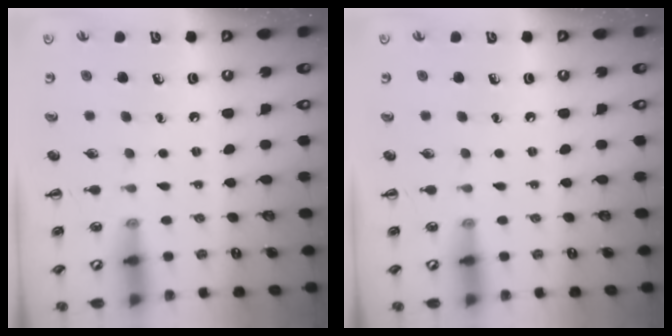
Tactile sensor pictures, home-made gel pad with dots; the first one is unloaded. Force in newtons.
{"total": 0.0}